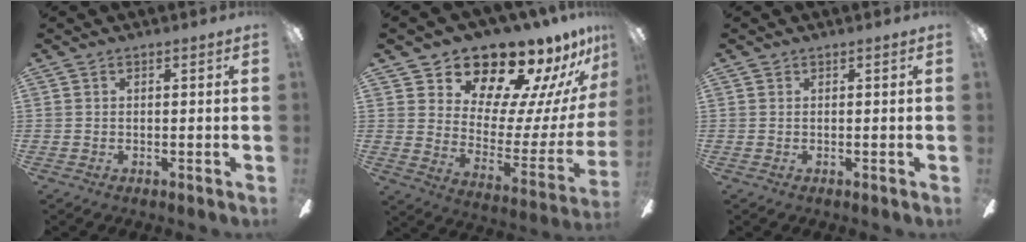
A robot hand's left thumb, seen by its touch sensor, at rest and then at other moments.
{"total": 17.6, "force": [15.5, 6.2, 5.5], "torque": [-0.079, -0.143, 0.267]}
{"total": 0.0}